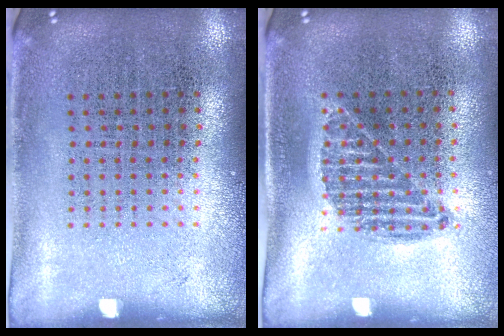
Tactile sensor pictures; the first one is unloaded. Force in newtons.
{"total": 0.9, "press": 0.8, "slide": 0.4}